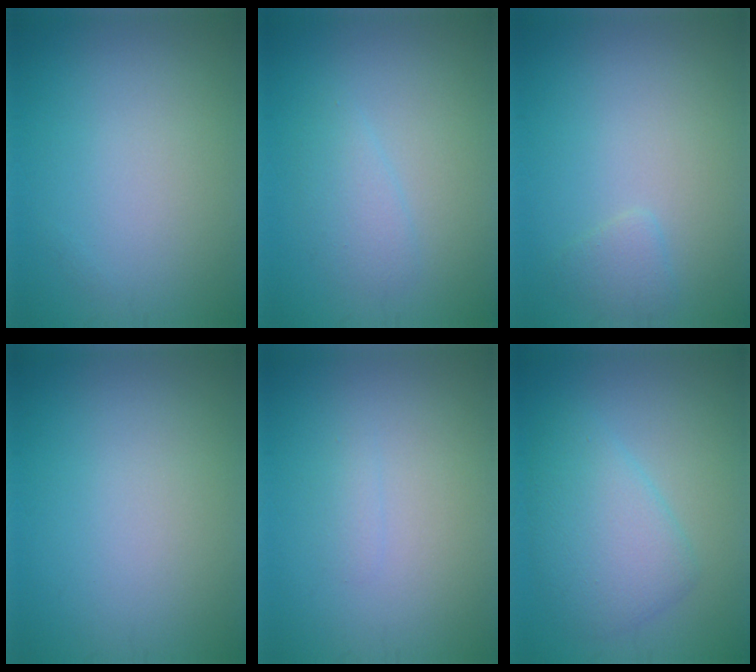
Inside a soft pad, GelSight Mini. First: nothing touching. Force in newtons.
{"total": 2.0, "press": 2.0, "slide": 0.1}
{"total": 1.2, "press": 1.2, "slide": 0.1}
{"total": 0.0}
{"total": 0.7, "press": 0.7, "slide": 0.1}
{"total": 4.7, "press": 4.7, "slide": 0.1}